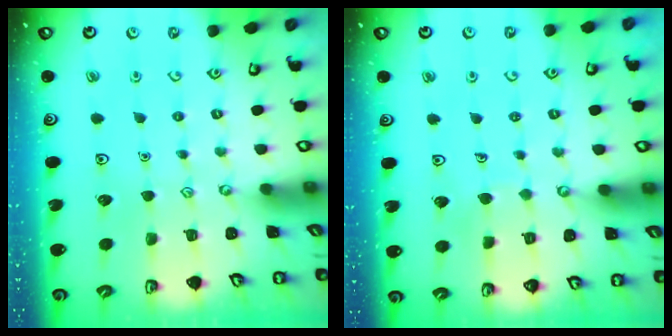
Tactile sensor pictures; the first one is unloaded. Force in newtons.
{"total": 4.0, "press": 4.0, "slide": 0.2}